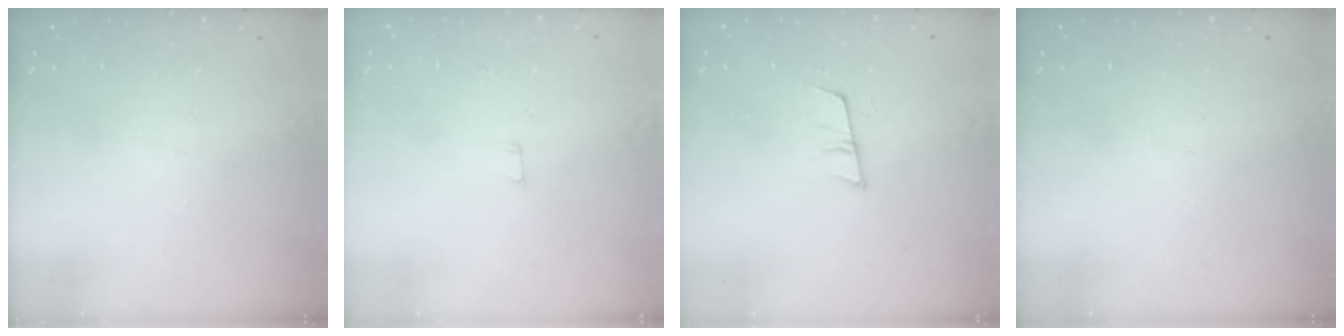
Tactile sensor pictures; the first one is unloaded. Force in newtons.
{"total": 2.5, "press": 2.5, "slide": 0.2}
{"total": 7.9, "press": 7.3, "slide": 3.0}
{"total": 0.0}